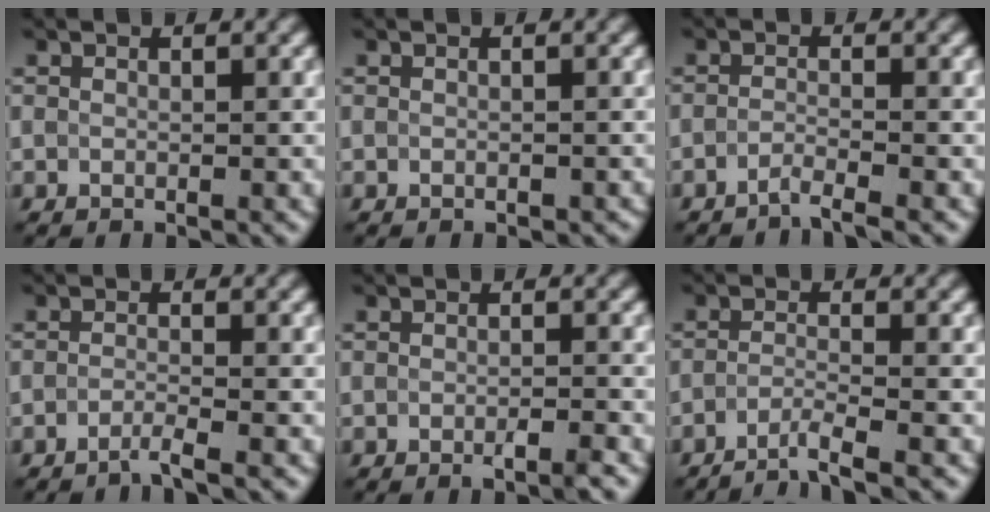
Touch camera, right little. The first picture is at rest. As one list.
[{"total": 0.7, "force": [-0.4, 0.4, 0.4], "torque": [-0.004, -0.002, -0.001]}, {"total": 2.0, "force": [-2.0, -0.2, 0.2], "torque": [0.000, -0.001, -0.046]}, {"total": 1.7, "force": [-1.7, -0.3, 0.1], "torque": [0.002, -0.002, -0.039]}, {"total": 1.7, "force": [-1.5, -0.1, 0.7], "torque": [-0.012, -0.003, -0.024]}, {"total": 2.6, "force": [-2.4, -0.1, 0.8], "torque": [-0.010, 0.000, -0.058]}]